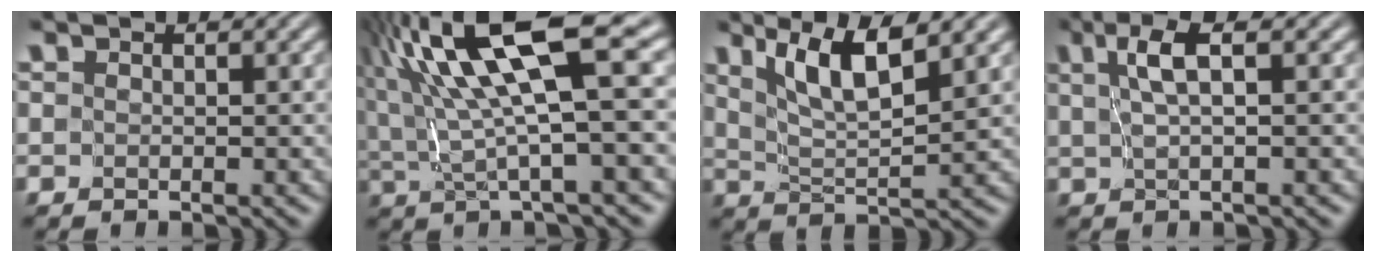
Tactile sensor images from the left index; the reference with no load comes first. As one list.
[{"total": 11.9, "force": [4.5, 2.2, 10.7], "torque": [-0.189, 0.021, 0.081]}, {"total": 5.3, "force": [3.1, 1.0, 4.1], "torque": [-0.079, -0.002, 0.058]}, {"total": 3.0, "force": [1.2, 0.4, 2.8], "torque": [-0.055, 0.005, 0.026]}]